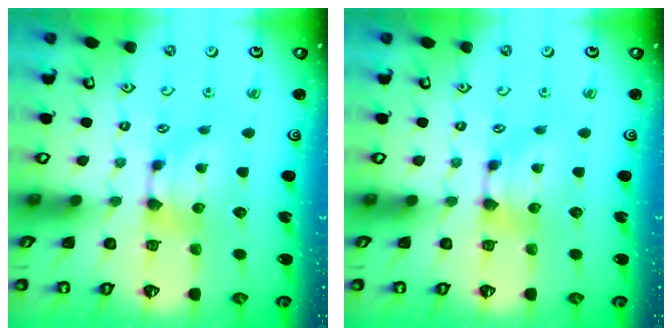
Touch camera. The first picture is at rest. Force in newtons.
{"total": 0.0}